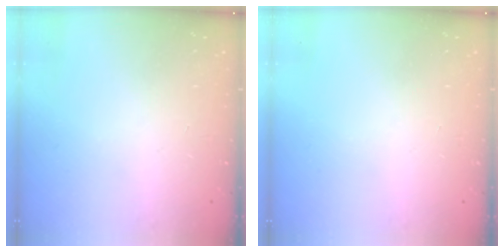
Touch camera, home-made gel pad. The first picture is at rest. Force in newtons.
{"total": 0.0}